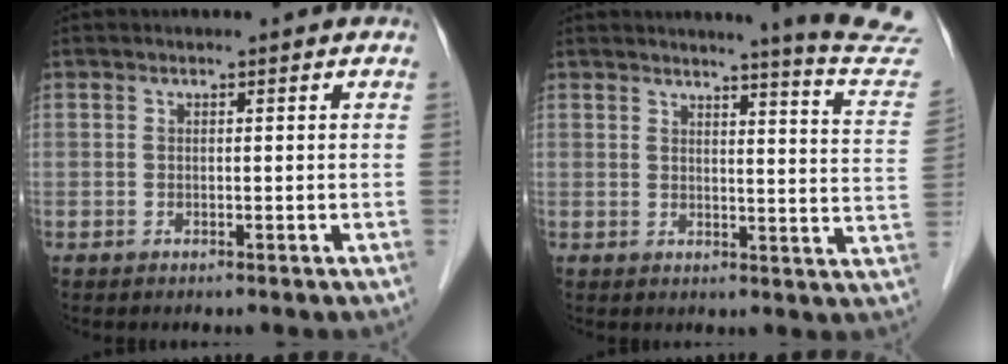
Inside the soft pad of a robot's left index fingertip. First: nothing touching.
{"total": 12.5, "force": [12.1, -2.0, 2.5], "torque": [-0.026, -0.107, 0.117]}